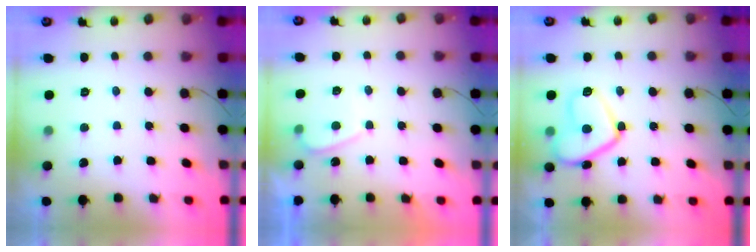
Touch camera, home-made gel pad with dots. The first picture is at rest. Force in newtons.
{"total": 1.2, "press": 1.1, "slide": 0.6}
{"total": 13.5, "press": 13.5, "slide": 1.0}